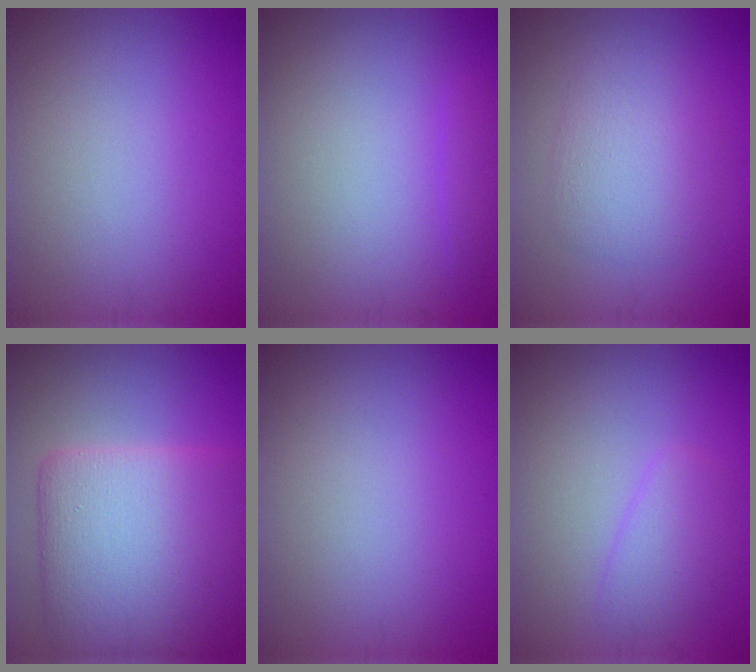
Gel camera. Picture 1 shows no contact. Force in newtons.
{"total": 1.0, "press": 1.0, "slide": 0.1}
{"total": 3.6, "press": 3.6, "slide": 0.2}
{"total": 11.3, "press": 11.3, "slide": 0.4}
{"total": 0.0}
{"total": 2.1, "press": 2.1, "slide": 0.2}